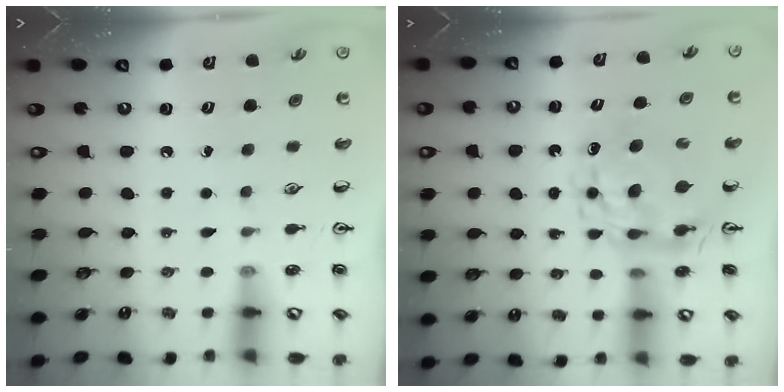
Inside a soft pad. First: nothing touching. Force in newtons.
{"total": 9.7, "press": 9.7, "slide": 0.8}